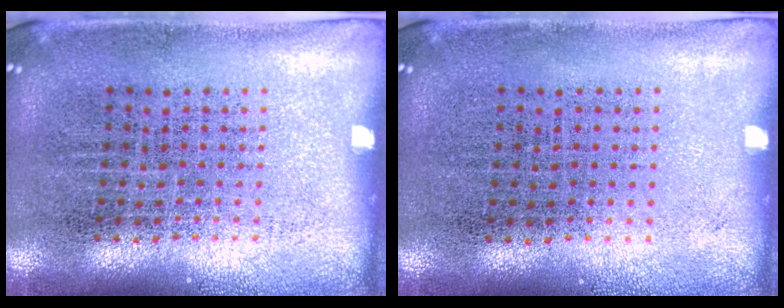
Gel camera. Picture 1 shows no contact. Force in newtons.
{"total": 0.0}